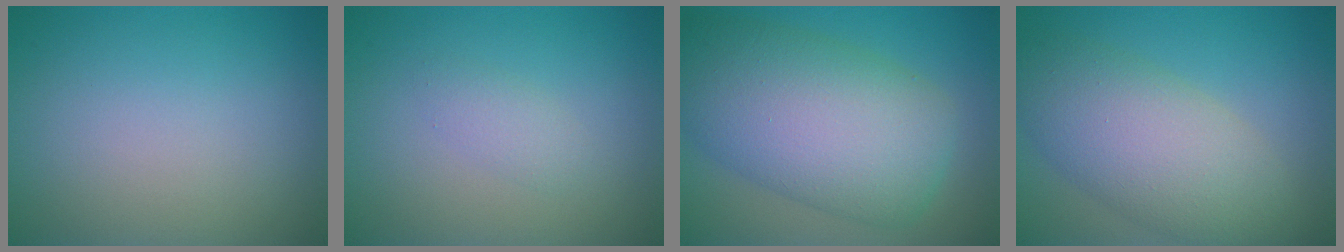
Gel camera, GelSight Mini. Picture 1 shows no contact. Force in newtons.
{"total": 1.3, "press": 1.3, "slide": 0.1}
{"total": 11.5, "press": 11.5, "slide": 0.2}
{"total": 7.5, "press": 7.5, "slide": 0.2}